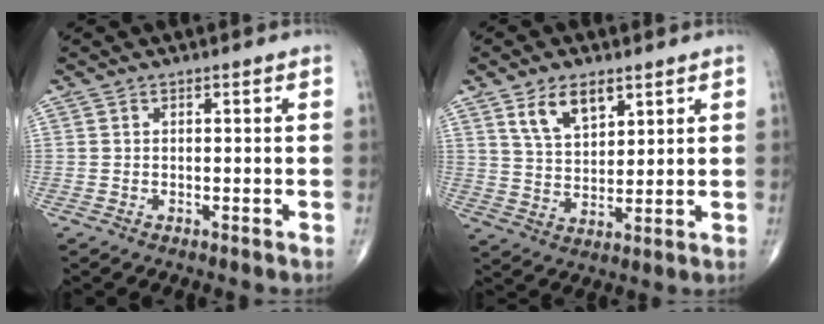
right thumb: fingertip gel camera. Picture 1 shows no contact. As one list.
[{"total": 8.0, "force": [4.5, 4.1, 5.1], "torque": [-0.073, -0.027, 0.087]}]